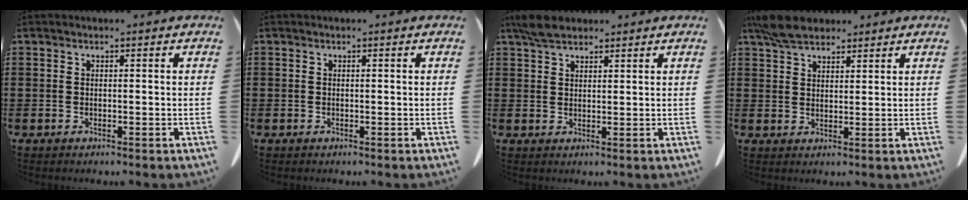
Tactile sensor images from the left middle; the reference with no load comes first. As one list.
[{"total": 0.0}, {"total": 3.8, "force": [3.1, 1.4, 1.7], "torque": [-0.040, 0.002, 0.060]}, {"total": 5.3, "force": [4.4, 2.0, 2.2], "torque": [-0.054, -0.001, 0.084]}]